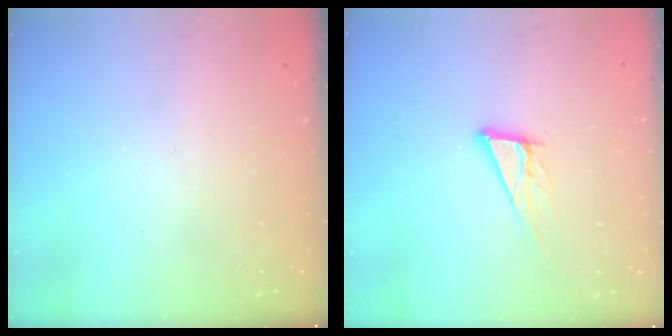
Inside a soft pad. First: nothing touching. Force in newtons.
{"total": 10.8, "press": 10.5, "slide": 2.6}